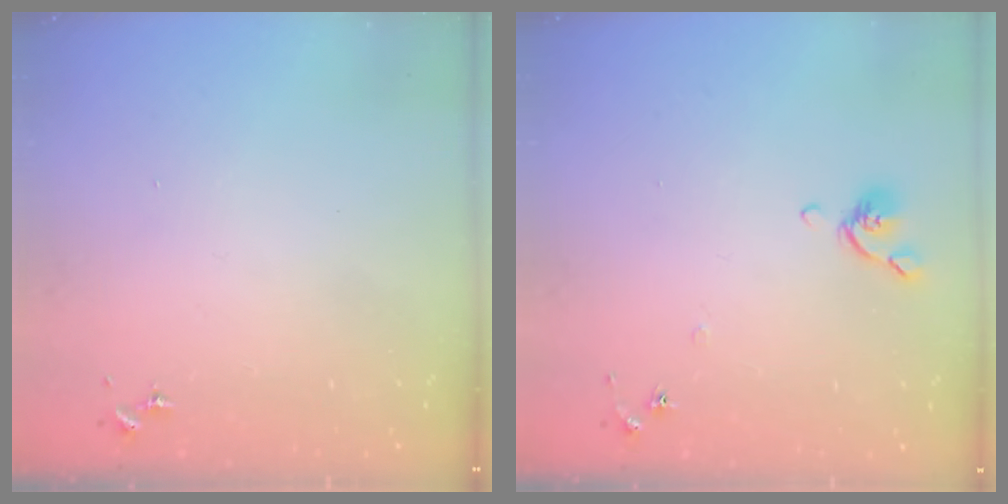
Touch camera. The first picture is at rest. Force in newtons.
{"total": 5.4, "press": 5.3, "slide": 1.1}